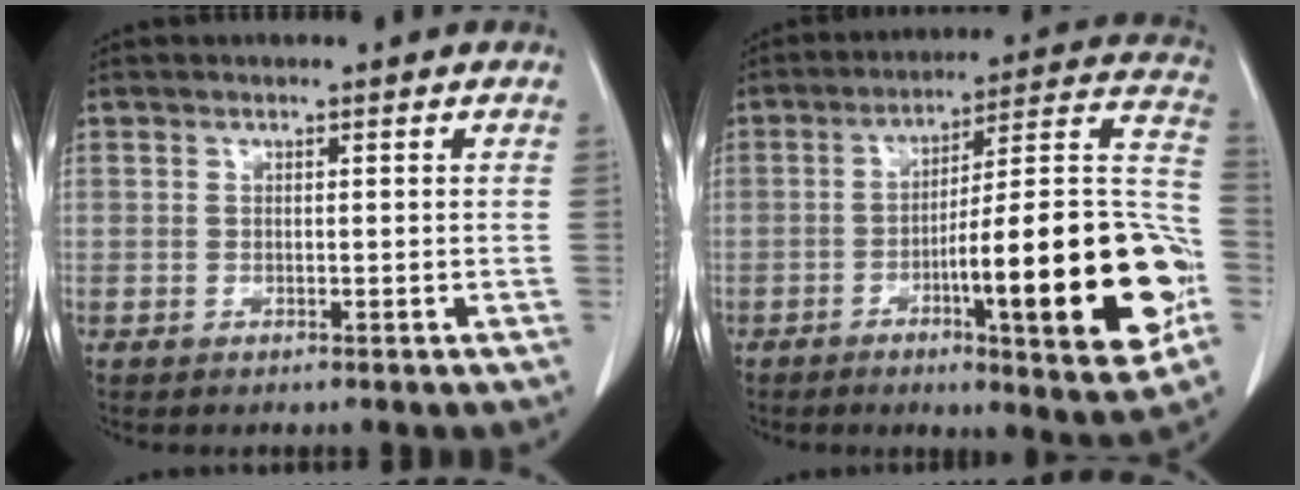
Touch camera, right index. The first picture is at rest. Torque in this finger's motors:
{"motor_torque": [2.03, -0.11, 0.83, 0.18]}